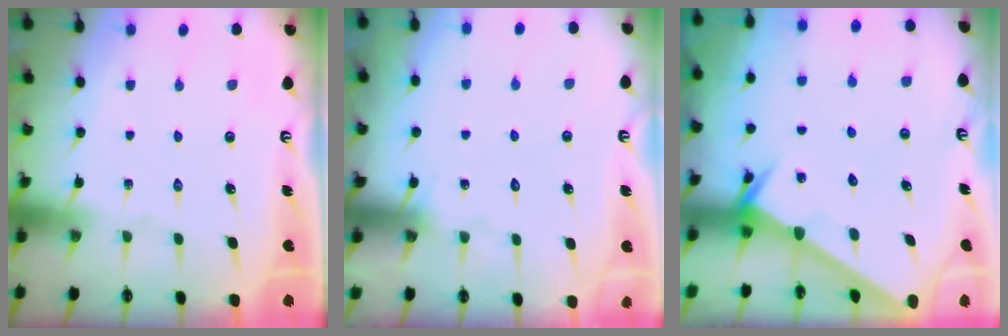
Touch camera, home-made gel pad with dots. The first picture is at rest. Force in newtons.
{"total": 5.8, "press": 5.8, "slide": 0.3}
{"total": 2.6, "press": 2.6, "slide": 0.0}